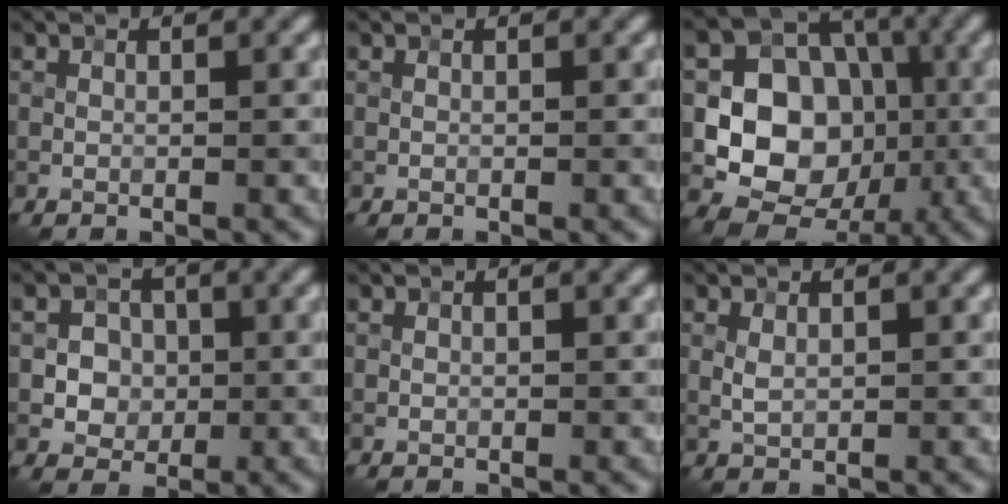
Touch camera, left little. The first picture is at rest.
{"total": 0.0}
{"total": 9.3, "force": [-1.5, 7.6, 5.1], "torque": [-0.072, -0.001, -0.035]}
{"total": 3.3, "force": [0.0, 3.0, 1.4], "torque": [-0.016, 0.001, -0.005]}
{"total": 0.0}
{"total": 1.0, "force": [0.2, 0.6, 0.8], "torque": [-0.025, -0.001, 0.007]}